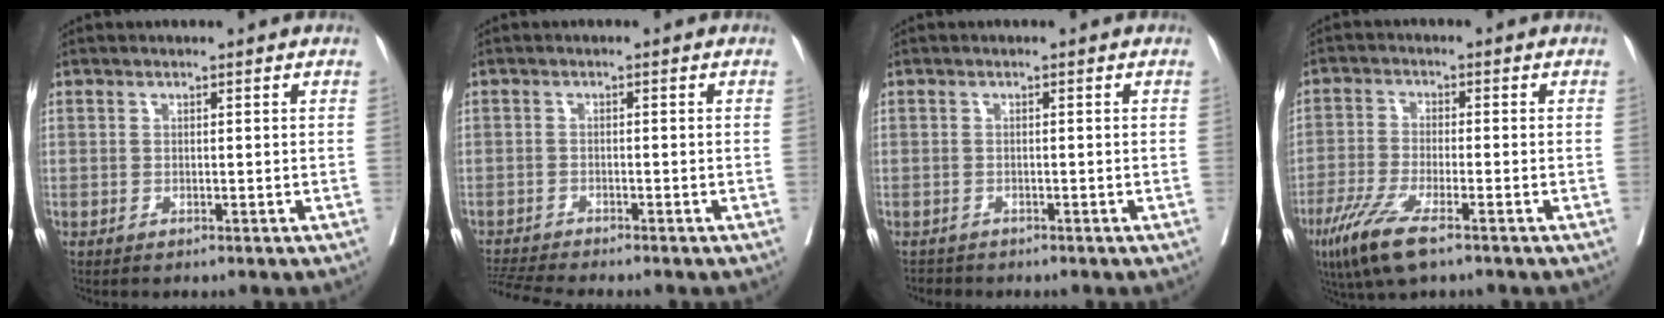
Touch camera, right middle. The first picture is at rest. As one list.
[{"total": 5.3, "force": [-5.0, -0.9, 1.5], "torque": [-0.034, -0.019, -0.087]}, {"total": 1.6, "force": [-1.5, 0.5, -0.2], "torque": [-0.008, -0.006, -0.027]}, {"total": 8.1, "force": [-5.0, 1.3, 6.3], "torque": [-0.132, -0.021, -0.092]}]